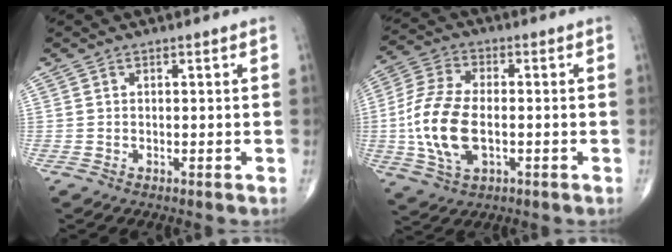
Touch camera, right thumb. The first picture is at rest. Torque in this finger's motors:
{"motor_torque": [-0.43, 1.05, 0.80, 0.54, 0.36]}